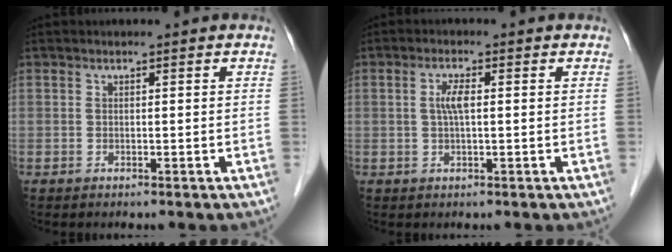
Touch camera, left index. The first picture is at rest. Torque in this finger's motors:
{"motor_torque": [0.07, 0.03, 0.05, 0.04]}